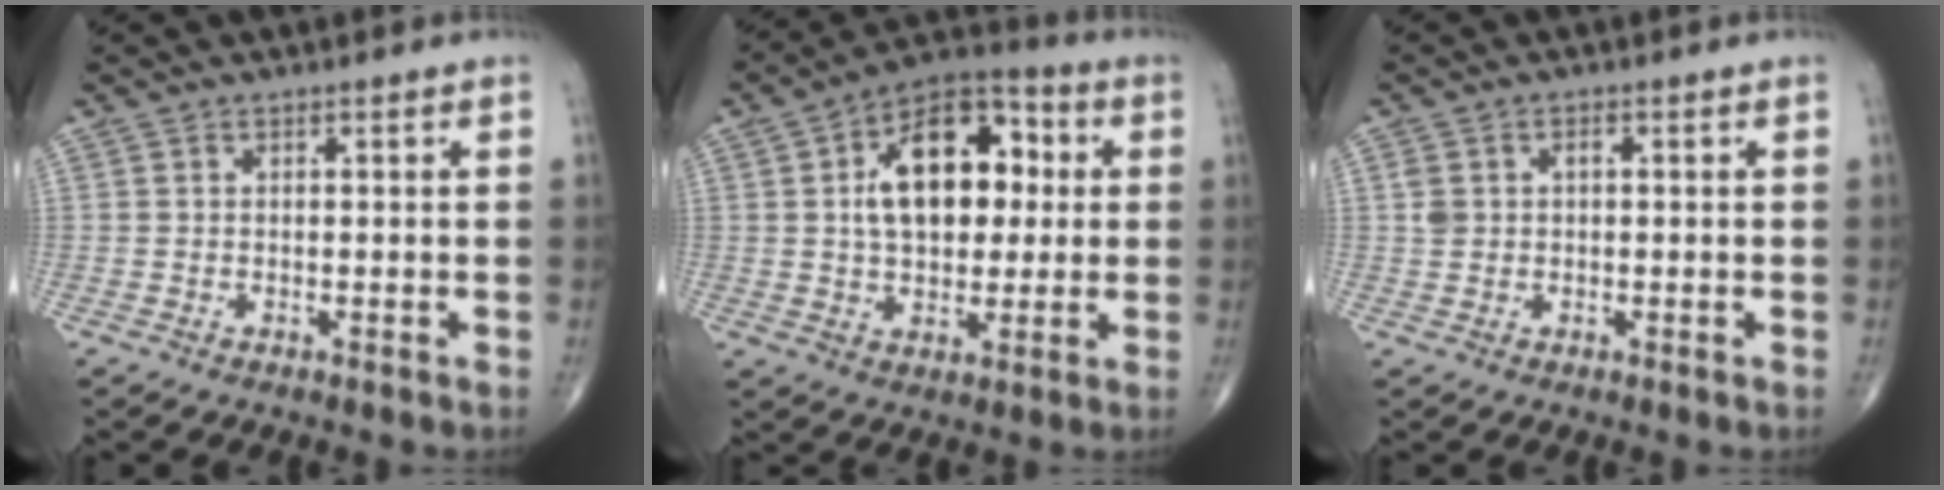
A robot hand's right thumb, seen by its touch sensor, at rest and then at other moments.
{"total": 17.1, "force": [2.8, 10.4, 13.3], "torque": [-0.176, 0.021, 0.039]}
{"total": 2.8, "force": [0.4, 2.2, 1.8], "torque": [-0.032, 0.010, 0.009]}